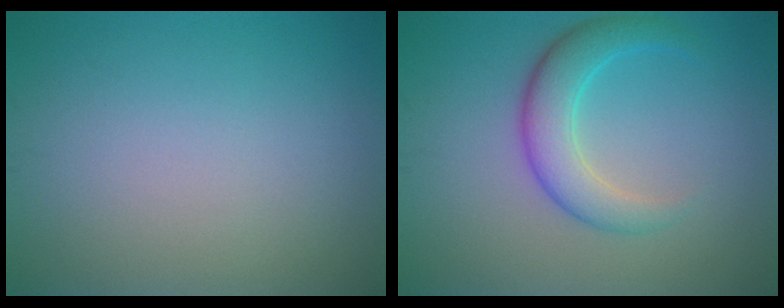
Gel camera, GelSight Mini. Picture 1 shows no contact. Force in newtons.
{"total": 4.2, "press": 4.2, "slide": 0.1}